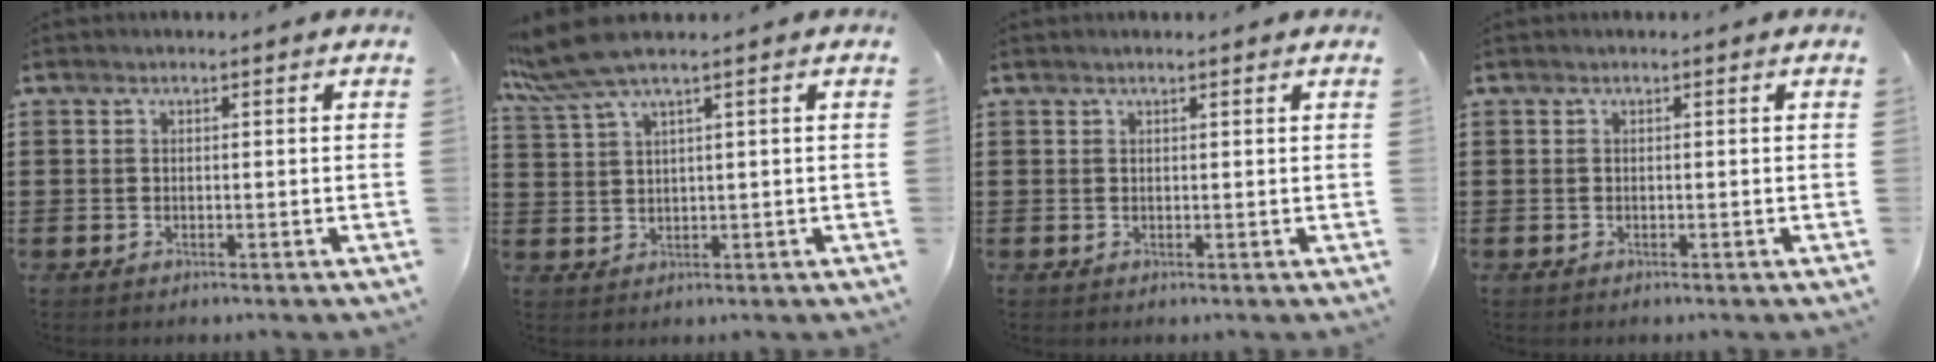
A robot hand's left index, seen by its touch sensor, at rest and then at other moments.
{"total": 5.5, "force": [3.7, 0.3, 4.0], "torque": [-0.103, -0.008, 0.062]}
{"total": 0.7, "force": [0.5, 0.0, 0.4], "torque": [-0.008, -0.002, 0.011]}
{"total": 0.0}